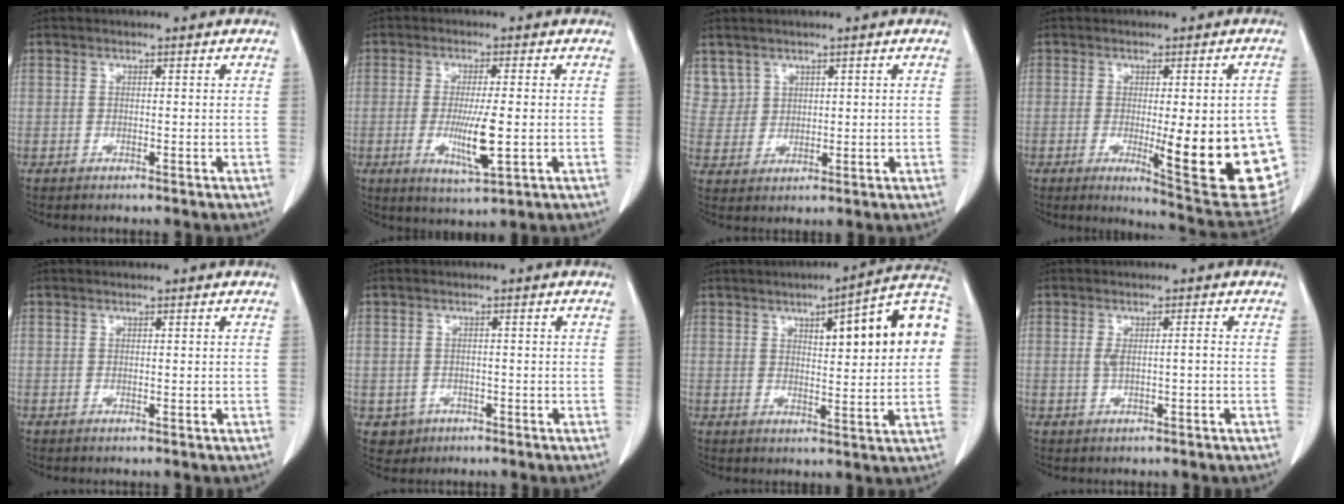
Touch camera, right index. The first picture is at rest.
{"total": 7.2, "force": [-1.2, 0.8, 7.0], "torque": [-0.131, -0.017, -0.020]}
{"total": 4.2, "force": [2.8, 3.2, -0.1], "torque": [0.012, 0.003, 0.060]}
{"total": 16.6, "force": [-3.4, 2.9, 16.0], "torque": [-0.116, -0.011, -0.026]}
{"total": 0.0}
{"total": 3.1, "force": [-1.2, 2.9, 0.2], "torque": [0.002, 0.011, -0.012]}
{"total": 14.5, "force": [3.6, 2.4, 13.9], "torque": [-0.188, 0.029, 0.044]}
{"total": 2.3, "force": [-0.1, 0.5, 2.2], "torque": [-0.046, 0.006, 0.001]}